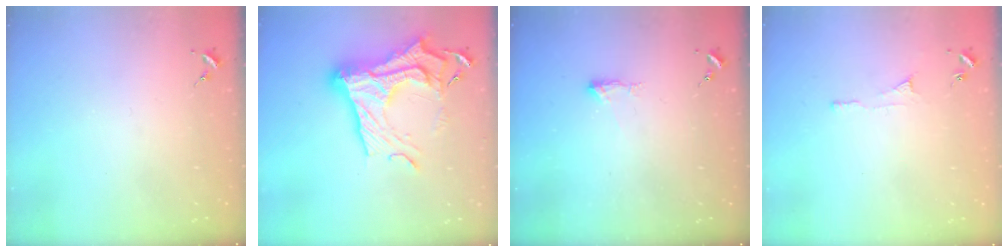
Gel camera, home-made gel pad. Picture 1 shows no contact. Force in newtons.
{"total": 26.5, "press": 26.4, "slide": 2.0}
{"total": 3.7, "press": 3.7, "slide": 0.7}
{"total": 3.9, "press": 3.9, "slide": 0.4}